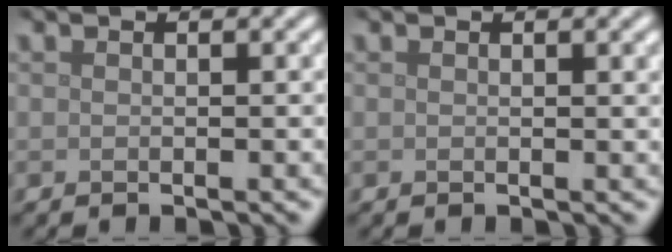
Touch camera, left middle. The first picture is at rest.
{"total": 1.1, "force": [0.5, 0.3, 0.9], "torque": [-0.007, 0.005, 0.007]}